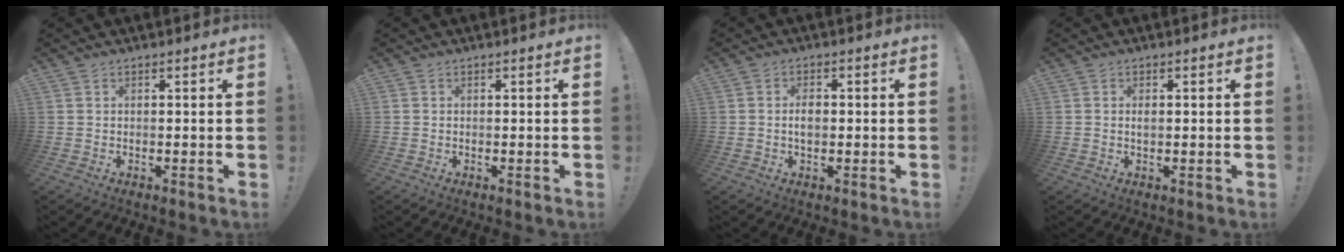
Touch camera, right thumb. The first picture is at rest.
{"total": 0.0}
{"total": 3.1, "force": [-0.2, 1.9, 2.4], "torque": [-0.037, 0.004, -0.006]}
{"total": 1.0, "force": [0.0, 0.7, 0.7], "torque": [-0.013, 0.003, 0.000]}